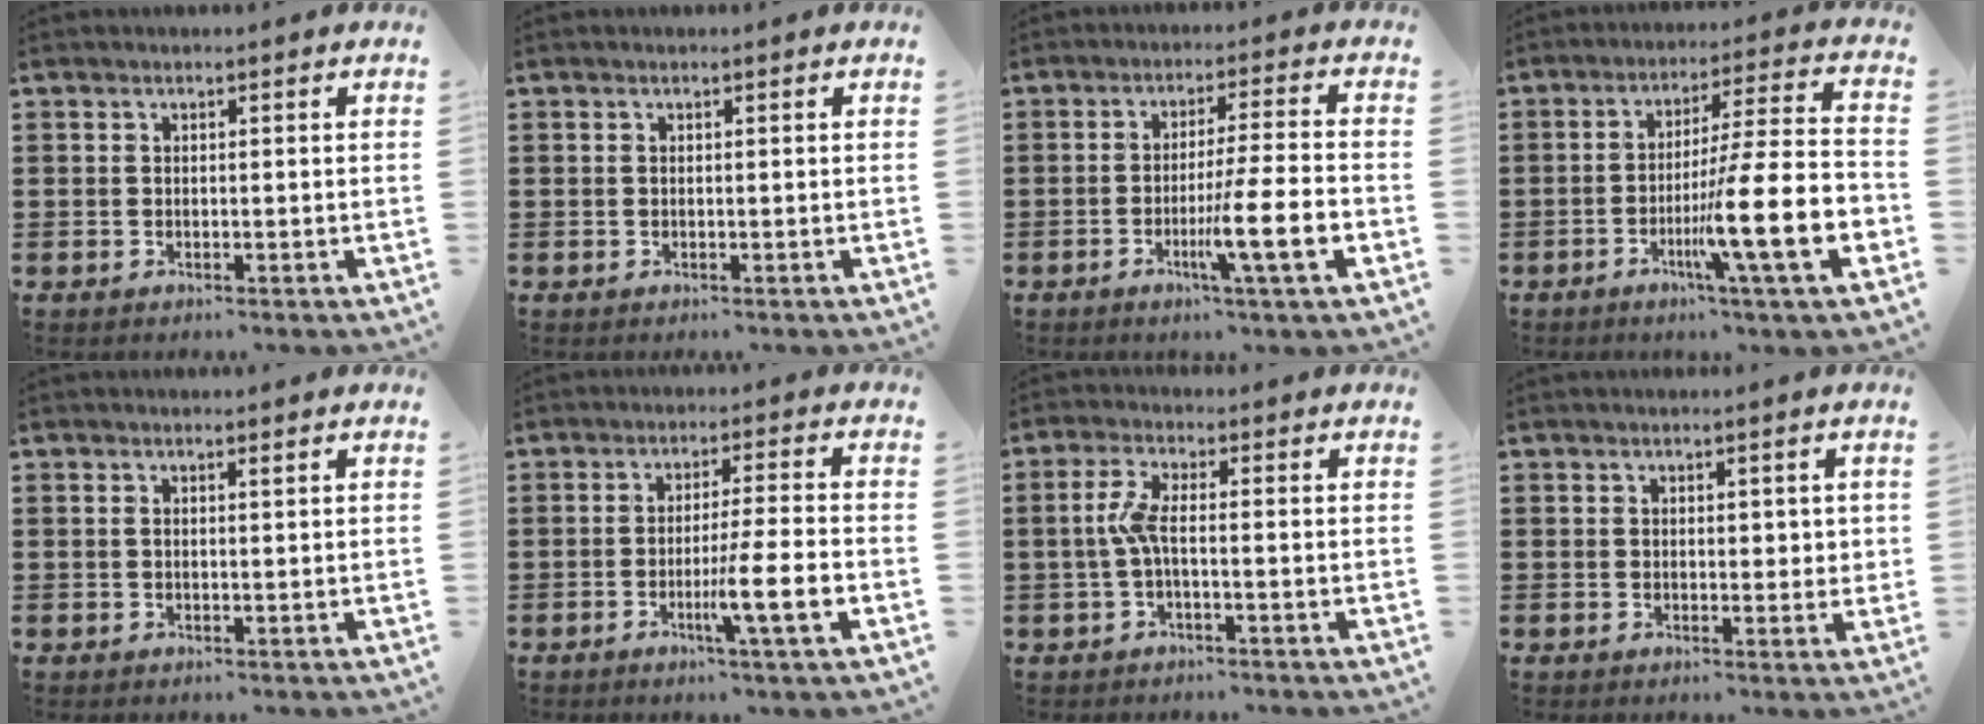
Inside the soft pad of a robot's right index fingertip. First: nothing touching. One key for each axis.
{"total": 0.0}
{"total": 9.2, "fx": -3.2, "fy": 0.0, "fz": 8.7, "tx": -0.155, "ty": -0.013, "tz": -0.058}
{"total": 15.0, "fx": -5.3, "fy": 1.2, "fz": 14.0, "tx": -0.226, "ty": -0.021, "tz": -0.096}
{"total": 0.7, "fx": 0.3, "fy": 0.1, "fz": 0.6, "tx": -0.013, "ty": 0.000, "tz": 0.005}
{"total": 7.4, "fx": -2.6, "fy": -0.2, "fz": 7.0, "tx": -0.112, "ty": -0.010, "tz": -0.044}
{"total": 4.4, "fx": -0.7, "fy": 1.1, "fz": 4.2, "tx": -0.100, "ty": -0.004, "tz": -0.022}
{"total": 1.4, "fx": 0.6, "fy": 1.0, "fz": 0.9, "tx": -0.009, "ty": 0.006, "tz": 0.008}